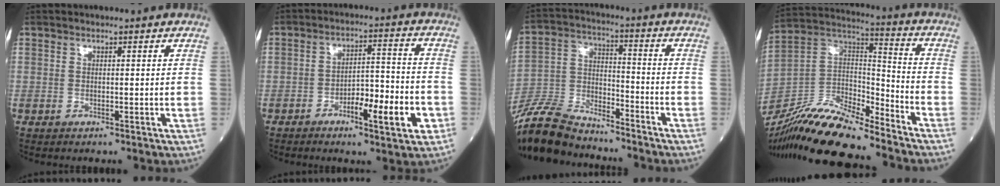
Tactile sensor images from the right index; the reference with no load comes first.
{"total": 8.6, "force": [-3.7, 1.8, 7.5], "torque": [-0.116, 0.011, -0.054]}
{"total": 12.5, "force": [-11.7, 2.9, 3.2], "torque": [-0.071, 0.006, -0.223]}
{"total": 18.4, "force": [-15.8, 2.1, 9.2], "torque": [-0.182, 0.005, -0.297]}